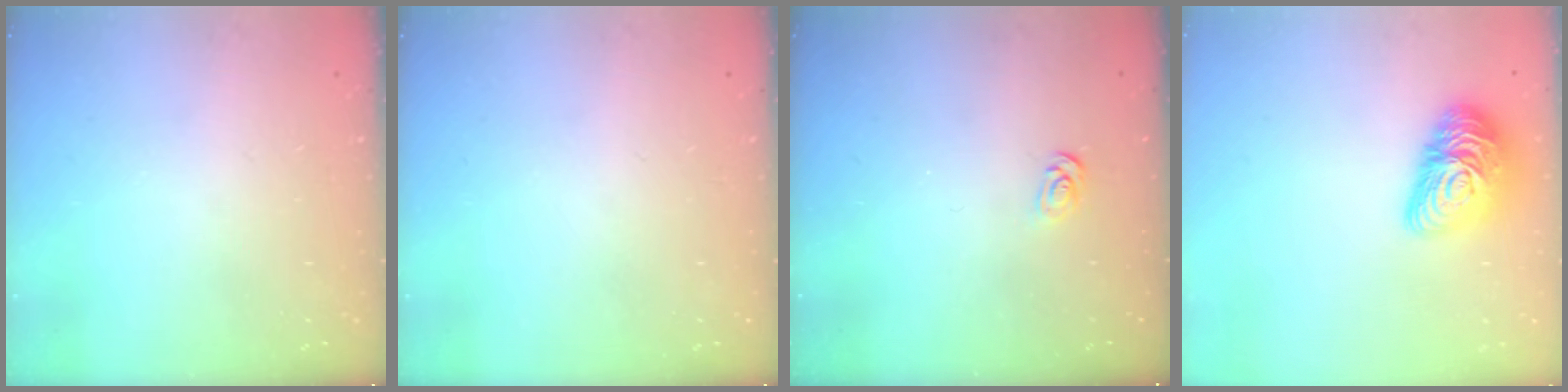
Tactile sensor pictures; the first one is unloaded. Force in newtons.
{"total": 0.0}
{"total": 2.1, "press": 2.1, "slide": 0.2}
{"total": 14.2, "press": 14.2, "slide": 0.8}